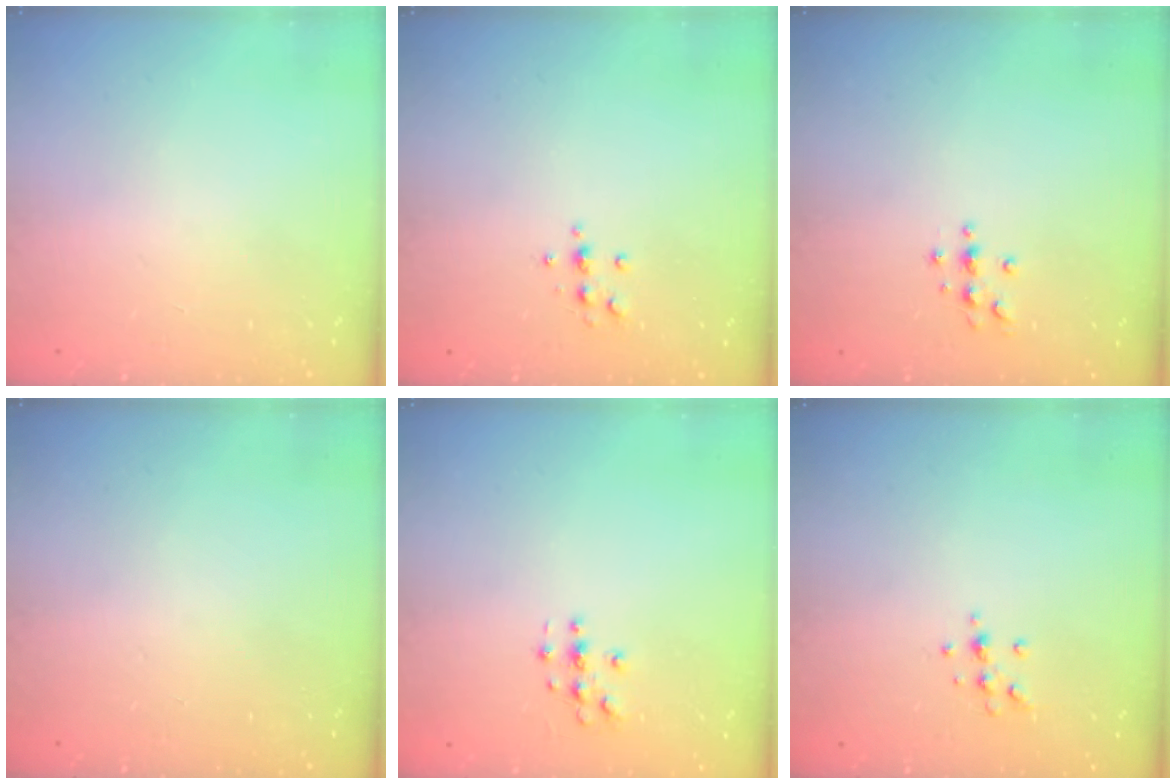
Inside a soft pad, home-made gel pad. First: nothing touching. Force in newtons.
{"total": 5.4, "press": 5.2, "slide": 1.4}
{"total": 3.7, "press": 3.6, "slide": 0.5}
{"total": 0.0}
{"total": 2.8, "press": 2.8, "slide": 0.3}
{"total": 6.0, "press": 5.6, "slide": 2.0}